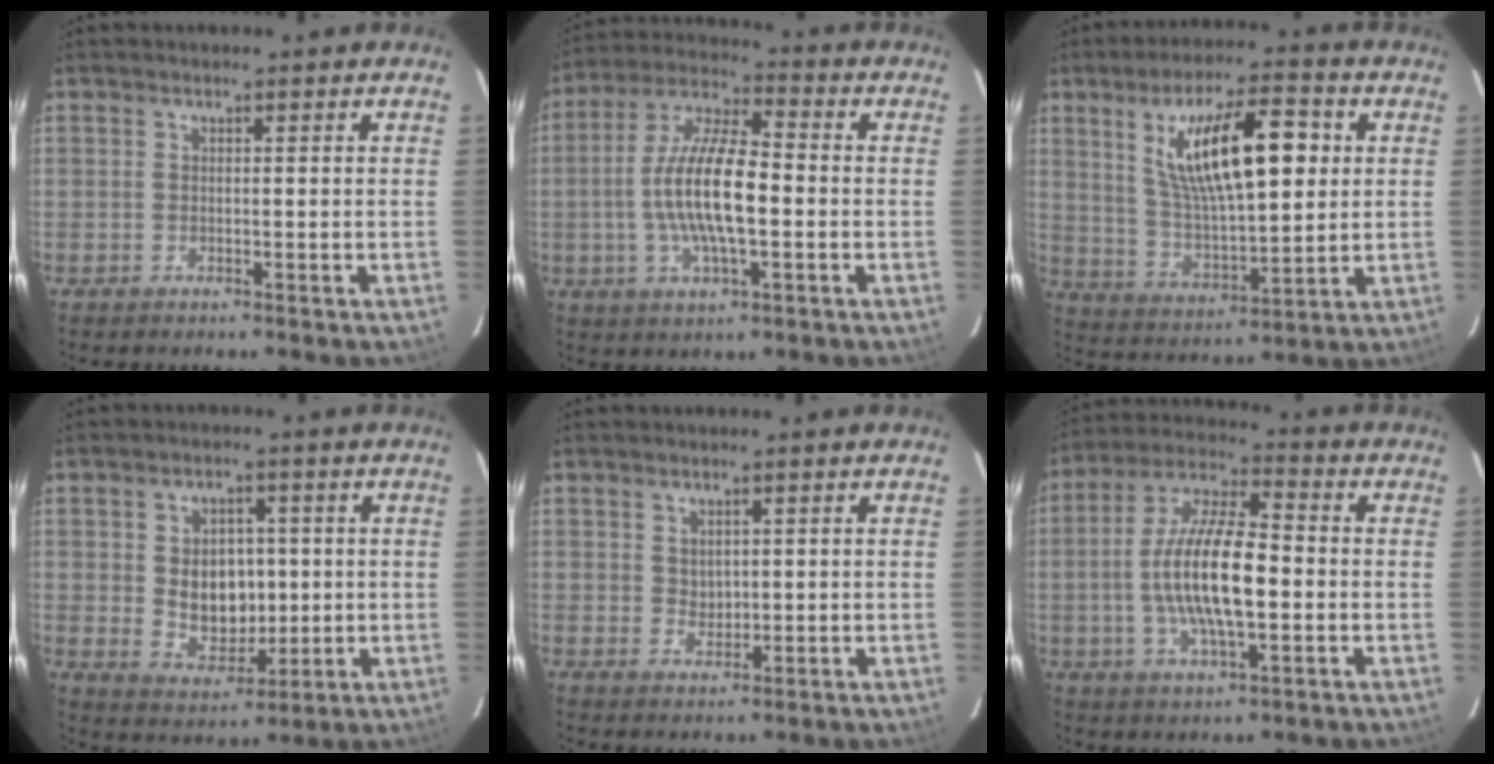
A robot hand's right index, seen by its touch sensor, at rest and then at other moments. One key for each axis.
{"total": 13.9, "fx": -1.9, "fy": 4.4, "fz": 13.0, "tx": -0.258, "ty": 0.004, "tz": -0.037}
{"total": 17.3, "fx": 5.2, "fy": 5.5, "fz": 15.5, "tx": -0.266, "ty": 0.014, "tz": 0.103}
{"total": 8.9, "fx": 0.4, "fy": 6.8, "fz": 5.7, "tx": -0.107, "ty": 0.002, "tz": 0.026}
{"total": 2.2, "fx": 0.8, "fy": 1.8, "fz": 0.7, "tx": -0.006, "ty": 0.001, "tz": 0.020}
{"total": 15.1, "fx": -1.8, "fy": 5.1, "fz": 14.2, "tx": -0.277, "ty": 0.004, "tz": -0.034}